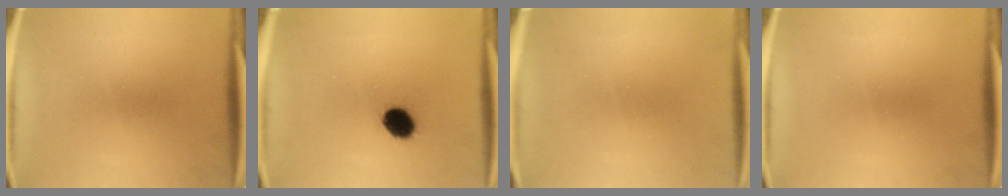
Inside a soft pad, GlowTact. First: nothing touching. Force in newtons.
{"total": 7.6}
{"total": 1.1}
{"total": 0.0}